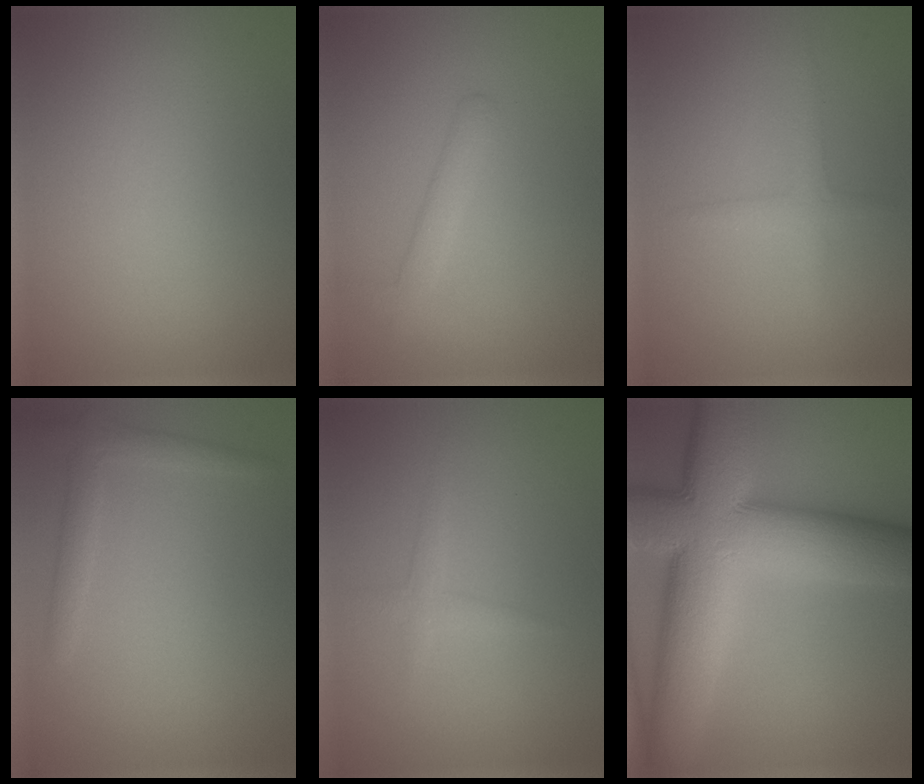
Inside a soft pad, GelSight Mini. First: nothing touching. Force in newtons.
{"total": 2.0, "press": 2.0, "slide": 0.0}
{"total": 1.5, "press": 1.5, "slide": 0.1}
{"total": 2.0, "press": 2.0, "slide": 0.3}
{"total": 1.3, "press": 1.3, "slide": 0.0}
{"total": 16.3, "press": 16.2, "slide": 1.1}